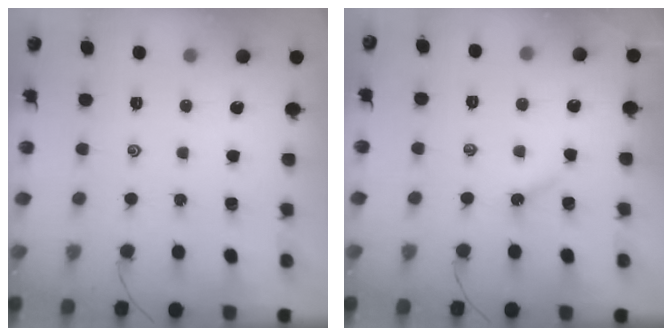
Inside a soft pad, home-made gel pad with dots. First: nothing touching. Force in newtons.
{"total": 2.0, "press": 2.0, "slide": 0.3}